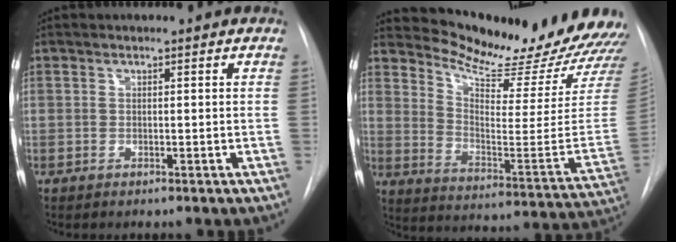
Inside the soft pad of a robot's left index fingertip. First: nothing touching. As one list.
[{"total": 22.6, "force": [20.9, 3.2, 8.1], "torque": [-0.130, -0.102, 0.277]}]